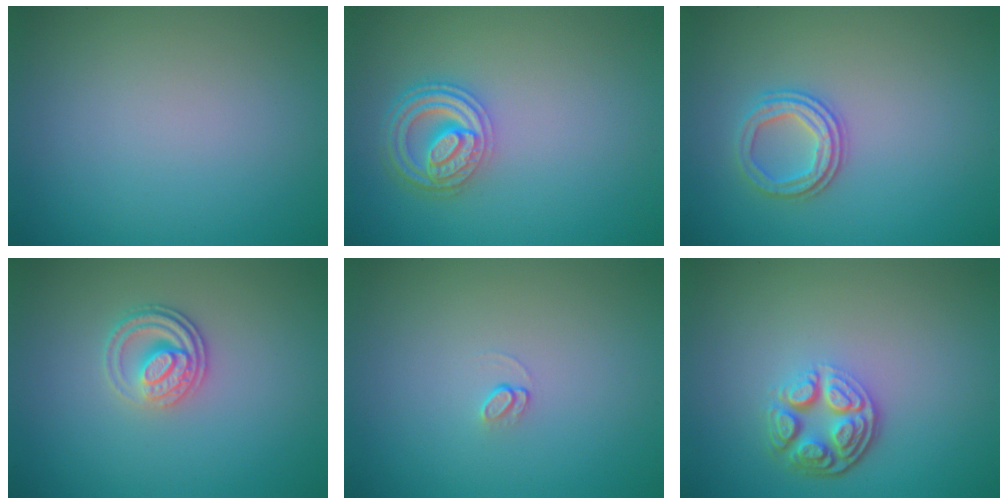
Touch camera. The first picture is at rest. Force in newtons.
{"total": 4.5, "press": 4.0, "slide": 2.1}
{"total": 2.5, "press": 2.4, "slide": 0.9}
{"total": 2.8, "press": 2.5, "slide": 1.4}
{"total": 0.8, "press": 0.5, "slide": 0.7}
{"total": 4.5, "press": 3.4, "slide": 2.9}